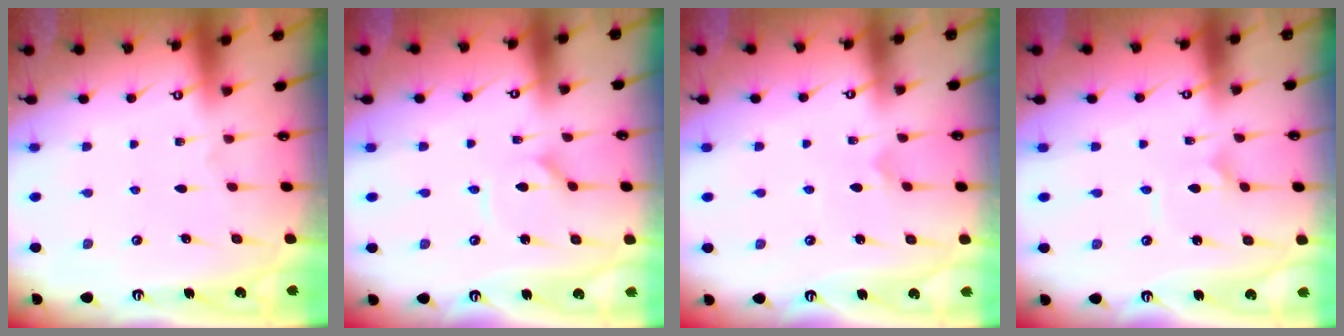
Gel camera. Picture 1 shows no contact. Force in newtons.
{"total": 1.6, "press": 1.5, "slide": 0.2}
{"total": 2.9, "press": 2.9, "slide": 0.2}
{"total": 1.8, "press": 1.8, "slide": 0.1}